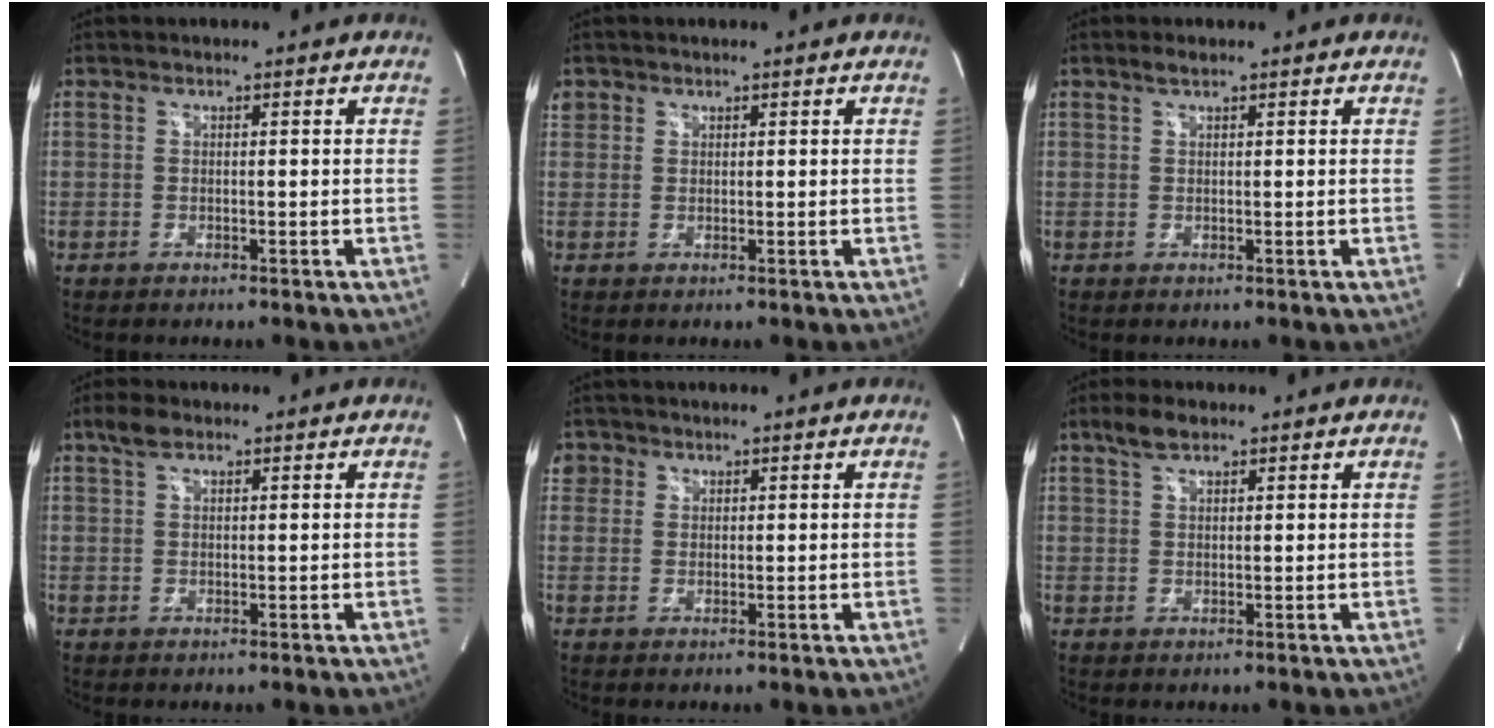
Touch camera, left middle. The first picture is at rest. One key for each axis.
{"total": 2.2, "fx": 1.3, "fy": 1.8, "fz": 0.2, "tx": 0.001, "ty": 0.011, "tz": 0.024}
{"total": 1.2, "fx": 1.0, "fy": 0.2, "fz": 0.7, "tx": -0.019, "ty": 0.003, "tz": 0.020}
{"total": 2.6, "fx": 1.8, "fy": 1.1, "fz": 1.5, "tx": -0.036, "ty": 0.013, "tz": 0.036}
{"total": 3.1, "fx": 1.5, "fy": 2.7, "fz": 0.2, "tx": 0.004, "ty": 0.011, "tz": 0.027}
{"total": 3.0, "fx": 2.3, "fy": 1.2, "fz": 1.5, "tx": -0.036, "ty": 0.006, "tz": 0.045}